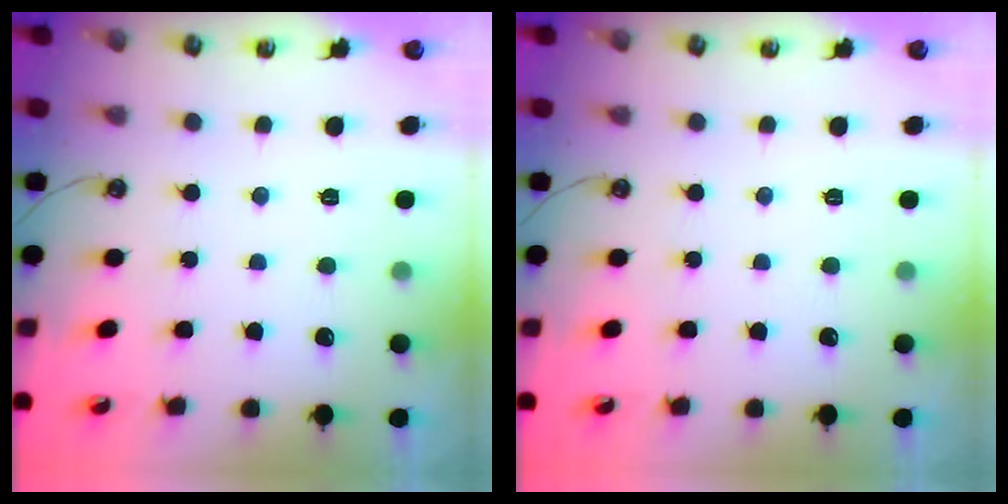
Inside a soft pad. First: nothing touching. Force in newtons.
{"total": 0.0}